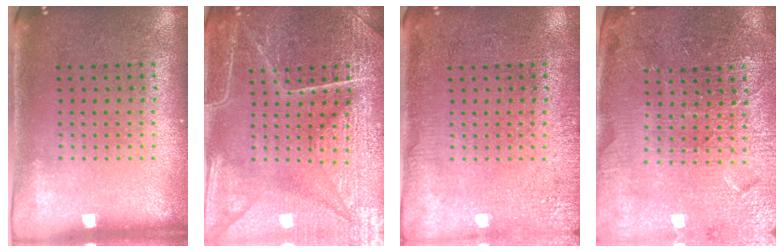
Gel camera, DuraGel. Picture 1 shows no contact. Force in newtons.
{"total": 7.0, "press": 6.9, "slide": 0.8}
{"total": 2.8, "press": 2.8, "slide": 0.3}
{"total": 4.3, "press": 4.1, "slide": 1.3}